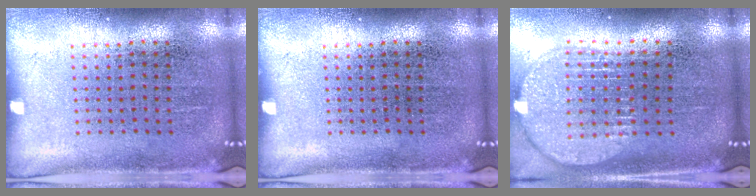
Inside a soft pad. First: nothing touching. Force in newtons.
{"total": 0.0}
{"total": 2.0, "press": 1.7, "slide": 1.1}